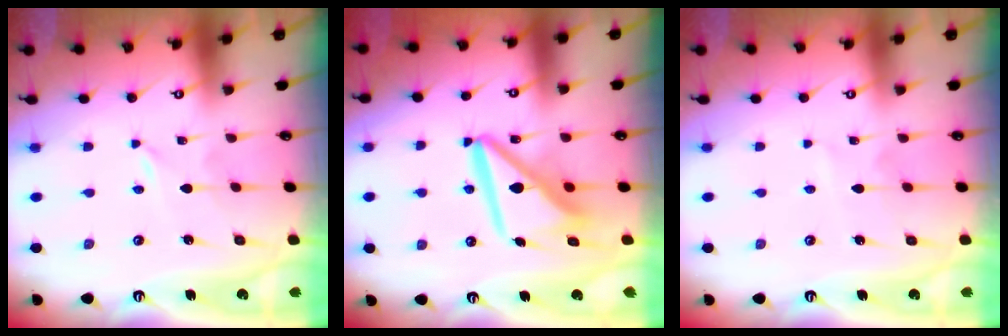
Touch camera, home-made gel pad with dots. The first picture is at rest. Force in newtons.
{"total": 12.6, "press": 12.5, "slide": 1.5}
{"total": 3.7, "press": 3.7, "slide": 0.4}